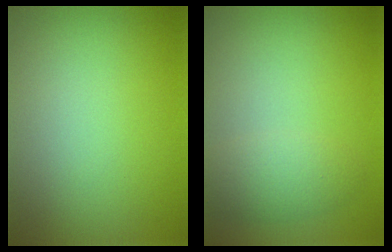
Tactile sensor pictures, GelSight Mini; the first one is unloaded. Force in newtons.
{"total": 2.3, "press": 2.3, "slide": 0.0}